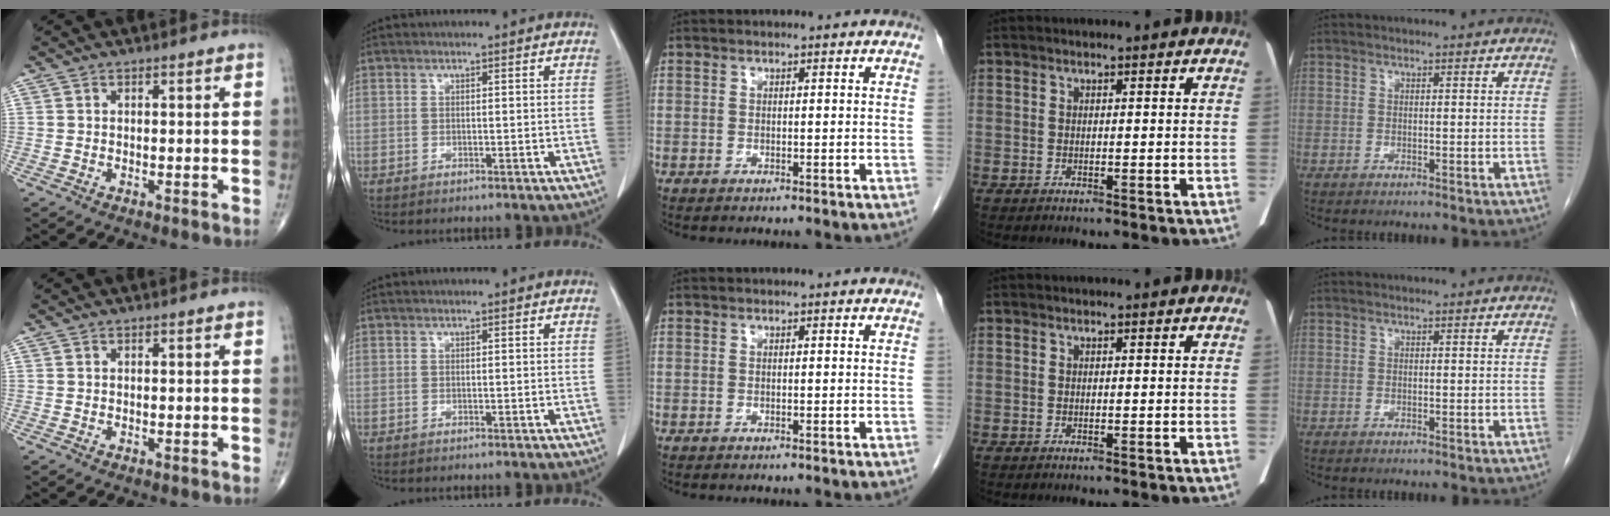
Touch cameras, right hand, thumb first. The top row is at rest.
{}